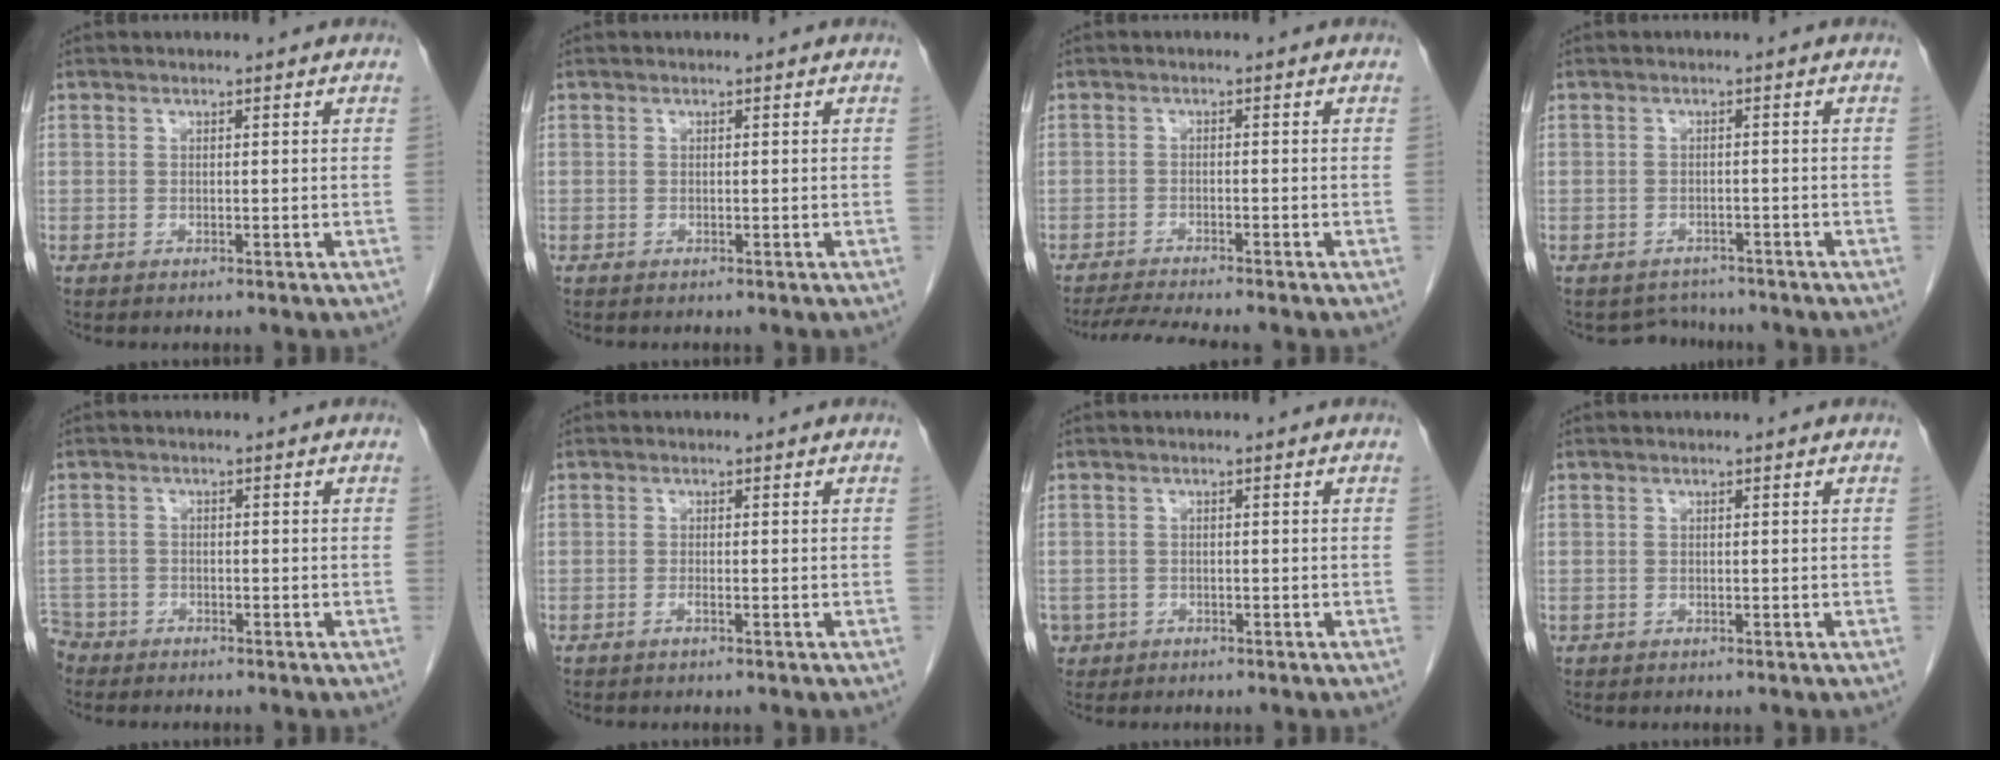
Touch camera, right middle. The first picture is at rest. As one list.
[{"total": 0.0}, {"total": 5.8, "force": [-5.3, -0.6, 2.5], "torque": [-0.043, -0.018, -0.086]}, {"total": 3.0, "force": [-2.8, 1.1, -0.6], "torque": [0.001, 0.001, -0.041]}, {"total": 3.7, "force": [-3.2, 1.8, -0.3], "torque": [0.004, -0.001, -0.066]}, {"total": 0.6, "force": [-0.4, 0.0, 0.5], "torque": [-0.012, 0.000, -0.009]}, {"total": 2.7, "force": [-1.4, 2.4, 0.1], "torque": [-0.003, 0.005, -0.023]}, {"total": 0.0}]